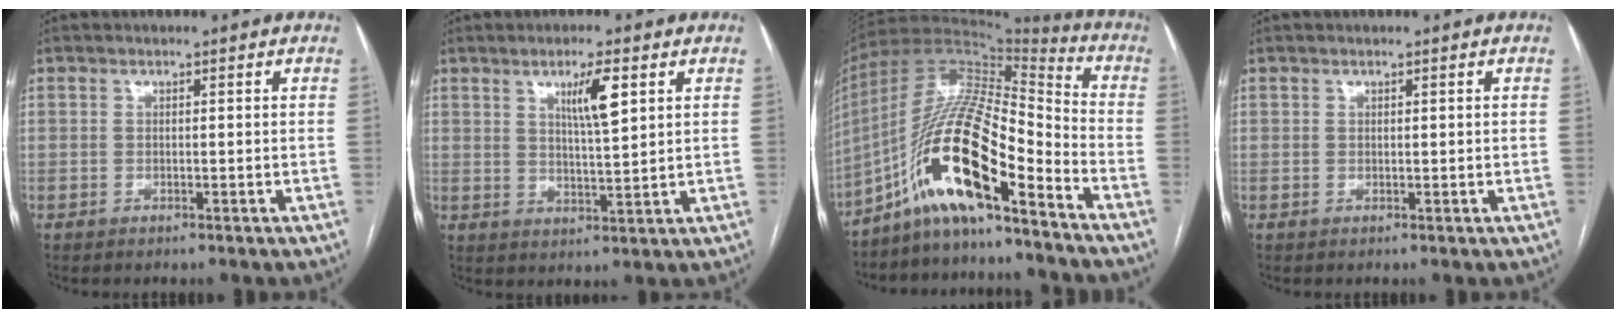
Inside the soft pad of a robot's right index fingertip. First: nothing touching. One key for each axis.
{"total": 5.8, "fx": 2.6, "fy": 0.6, "fz": 5.1, "tx": -0.088, "ty": -0.002, "tz": 0.045}
{"total": 16.7, "fx": -9.6, "fy": 2.9, "fz": 13.3, "tx": -0.260, "ty": 0.019, "tz": -0.172}
{"total": 0.0}